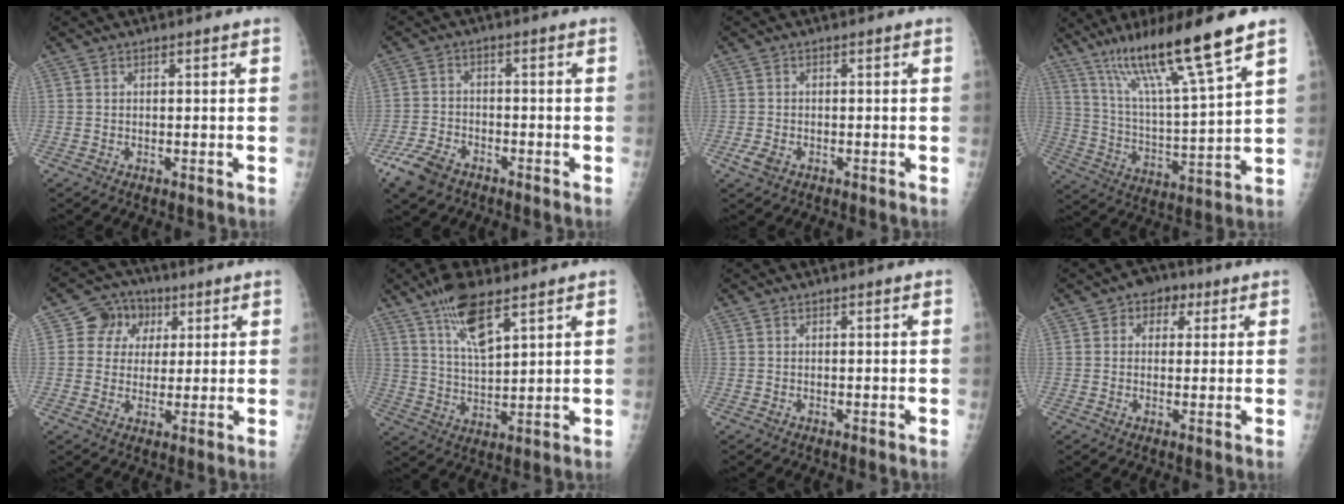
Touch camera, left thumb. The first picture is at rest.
{"total": 7.1, "force": [-4.7, 4.0, 3.4], "torque": [-0.073, 0.014, -0.087]}
{"total": 2.4, "force": [-1.1, 1.6, 1.4], "torque": [-0.027, -0.001, -0.019]}
{"total": 18.6, "force": [12.4, 1.0, 13.8], "torque": [-0.229, -0.057, 0.219]}
{"total": 7.9, "force": [2.5, 7.0, 2.7], "torque": [-0.003, 0.000, 0.037]}
{"total": 10.1, "force": [6.3, 3.3, 7.2], "torque": [-0.125, -0.028, 0.122]}
{"total": 0.0}
{"total": 5.3, "force": [2.1, 4.2, 2.6], "torque": [-0.001, 0.002, 0.024]}